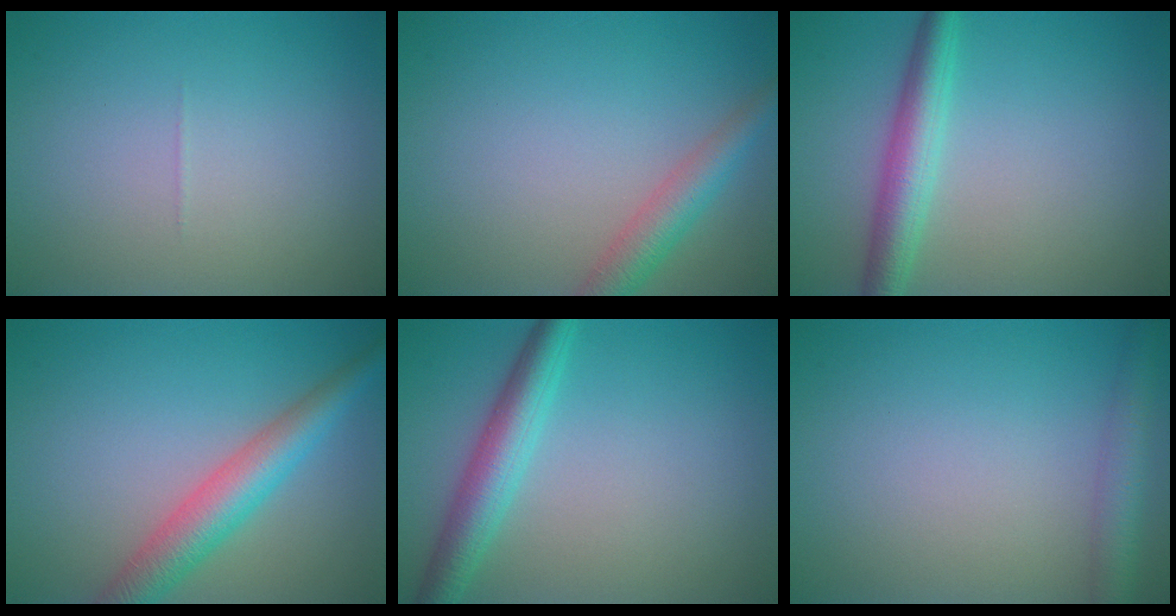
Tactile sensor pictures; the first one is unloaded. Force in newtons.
{"total": 3.3, "press": 3.3, "slide": 0.1}
{"total": 3.9, "press": 3.9, "slide": 0.1}
{"total": 5.0, "press": 5.0, "slide": 0.1}
{"total": 4.2, "press": 4.2, "slide": 0.1}
{"total": 3.1, "press": 3.1, "slide": 0.1}